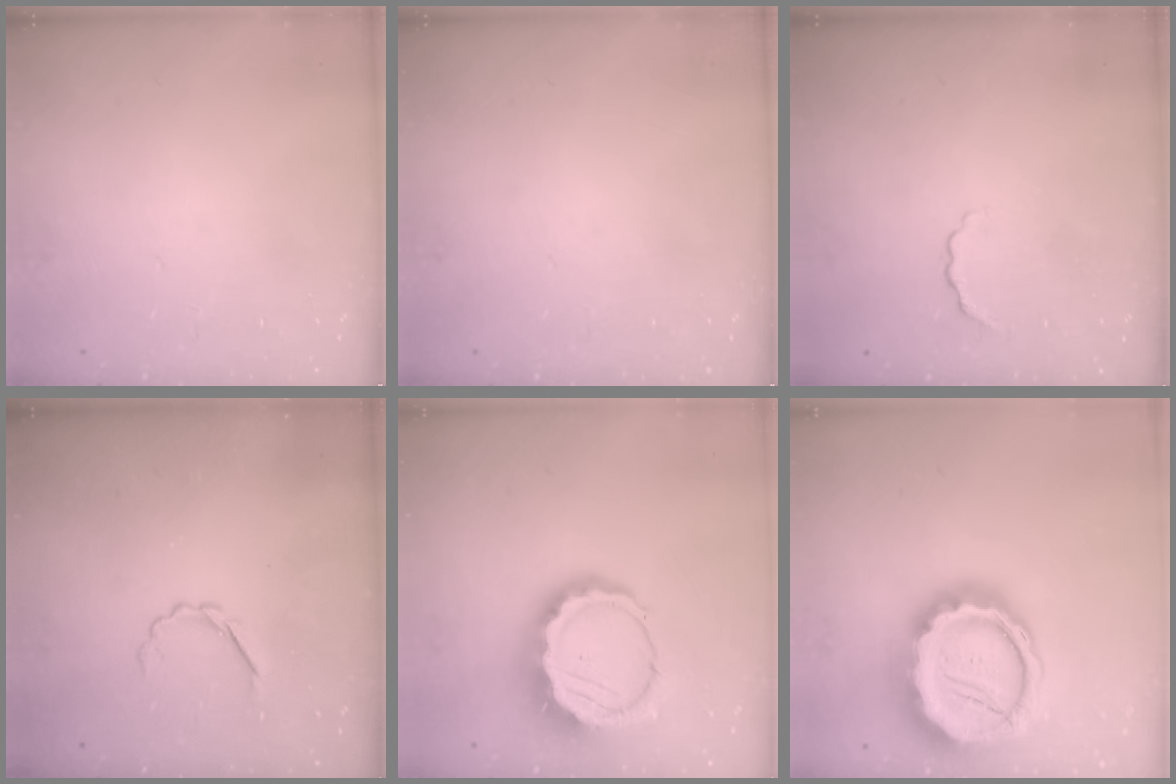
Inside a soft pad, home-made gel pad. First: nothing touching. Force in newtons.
{"total": 0.0}
{"total": 2.1, "press": 2.0, "slide": 0.8}
{"total": 2.5, "press": 2.4, "slide": 0.8}
{"total": 13.1, "press": 12.8, "slide": 2.6}
{"total": 25.8, "press": 25.4, "slide": 4.7}